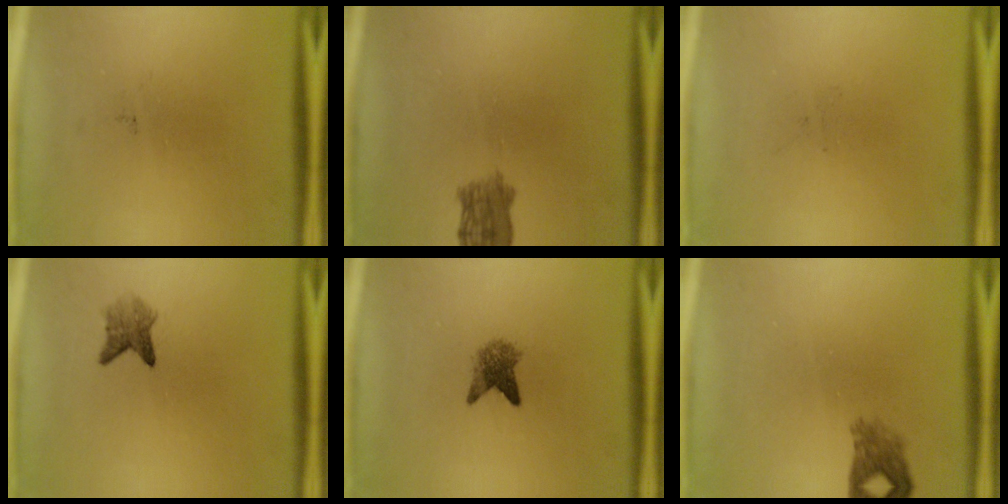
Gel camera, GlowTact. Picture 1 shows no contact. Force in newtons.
{"total": 3.5}
{"total": 0.0}
{"total": 2.7}
{"total": 3.2}
{"total": 2.5}